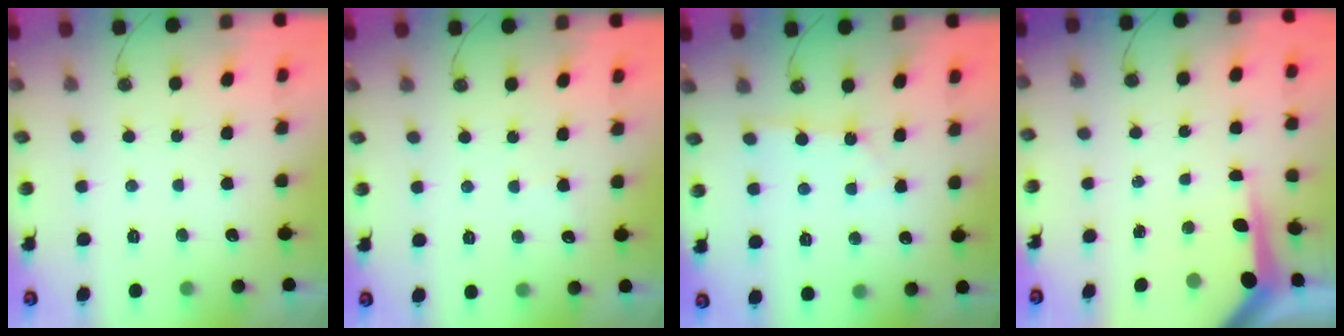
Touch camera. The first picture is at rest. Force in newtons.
{"total": 2.7, "press": 2.7, "slide": 0.3}
{"total": 2.0, "press": 2.0, "slide": 0.1}
{"total": 6.5, "press": 6.5, "slide": 0.6}